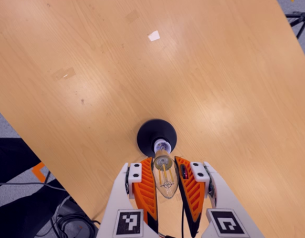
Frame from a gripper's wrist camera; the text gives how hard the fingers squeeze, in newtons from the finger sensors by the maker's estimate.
{"total": 21.2, "left": 24.0, "right": 18.3}